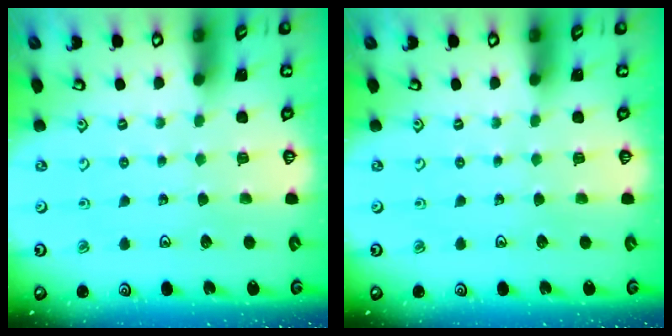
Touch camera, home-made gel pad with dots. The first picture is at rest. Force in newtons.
{"total": 0.0}